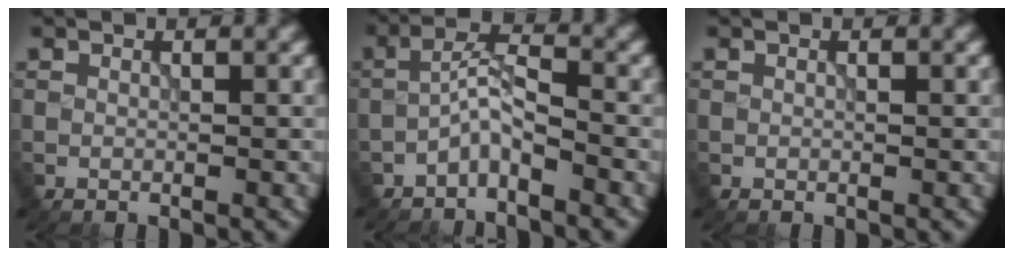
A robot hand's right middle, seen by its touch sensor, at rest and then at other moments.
{"total": 2.5, "force": [-1.7, 0.5, 1.8], "torque": [-0.040, 0.013, -0.040]}
{"total": 0.0}